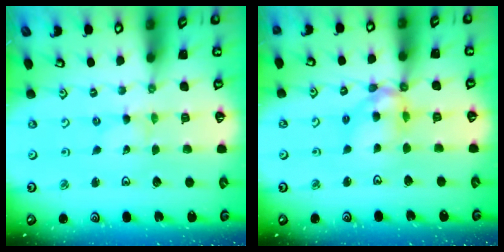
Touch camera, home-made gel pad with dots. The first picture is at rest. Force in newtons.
{"total": 11.7, "press": 11.7, "slide": 1.0}